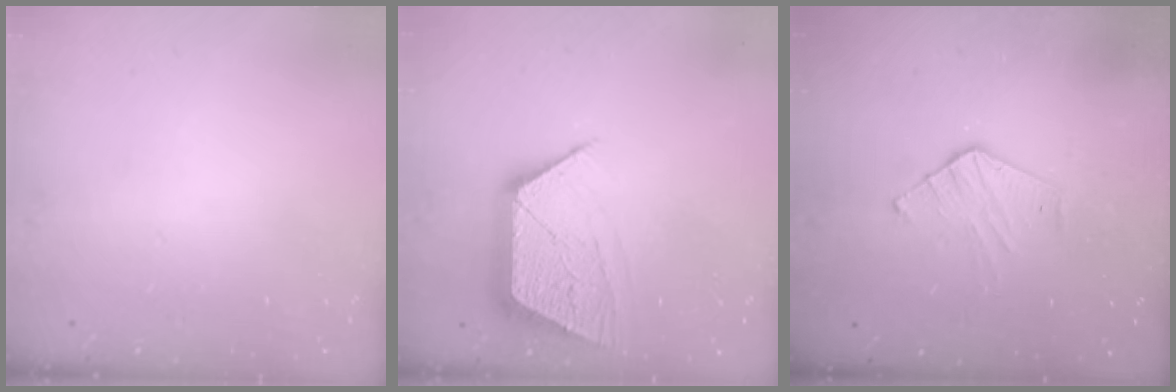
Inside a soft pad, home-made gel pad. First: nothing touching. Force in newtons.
{"total": 11.8, "press": 11.8, "slide": 0.6}
{"total": 4.6, "press": 4.6, "slide": 0.4}